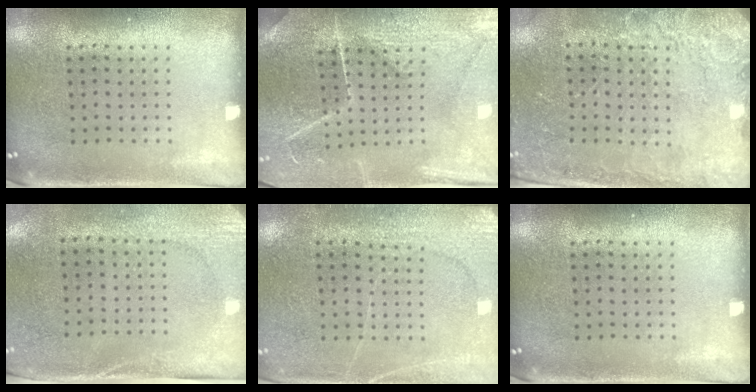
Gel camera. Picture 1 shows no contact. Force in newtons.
{"total": 3.9, "press": 3.6, "slide": 1.4}
{"total": 2.5, "press": 2.5, "slide": 0.5}
{"total": 2.7, "press": 2.1, "slide": 1.6}
{"total": 2.8, "press": 2.7, "slide": 0.8}
{"total": 0.0}